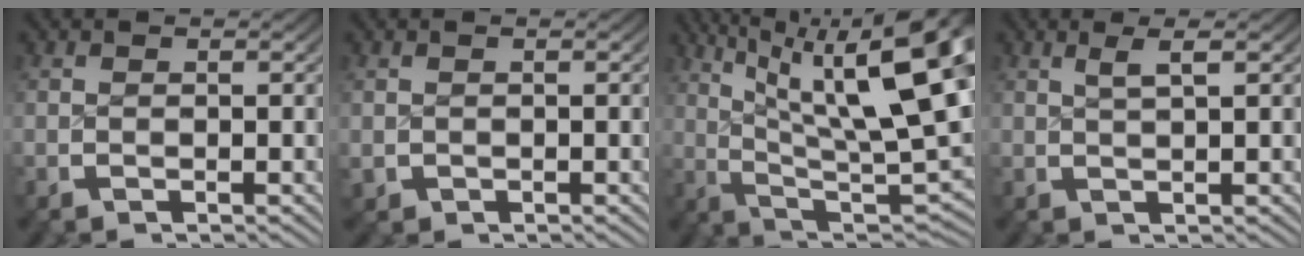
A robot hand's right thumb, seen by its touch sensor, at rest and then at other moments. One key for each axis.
{"total": 1.1, "fx": -0.2, "fy": 1.1, "fz": 0.2, "tx": -0.008, "ty": -0.009, "tz": 0.004}
{"total": 15.2, "fx": 1.8, "fy": 7.9, "fz": 12.8, "tx": -0.202, "ty": -0.047, "tz": 0.052}
{"total": 1.8, "fx": 1.1, "fy": 0.0, "fz": 1.4, "tx": -0.021, "ty": 0.002, "tz": 0.026}